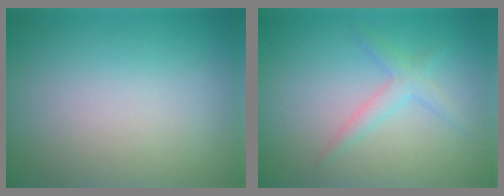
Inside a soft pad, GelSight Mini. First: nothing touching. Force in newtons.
{"total": 1.9, "press": 1.9, "slide": 0.1}